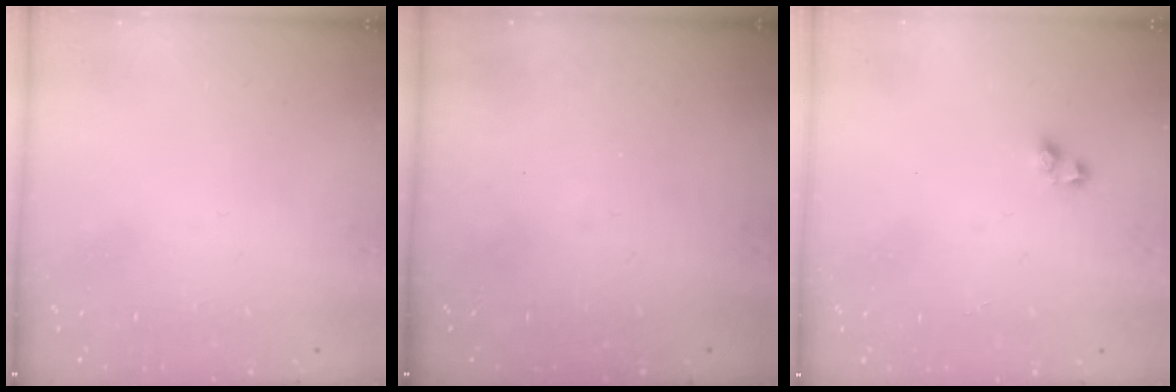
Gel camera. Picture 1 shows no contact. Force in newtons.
{"total": 0.0}
{"total": 3.1, "press": 3.1, "slide": 0.2}